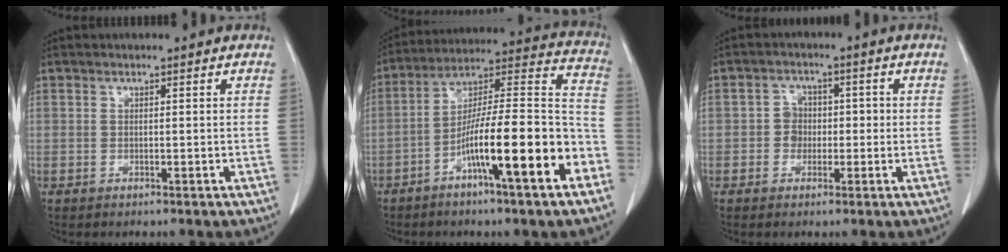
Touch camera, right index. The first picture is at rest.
{"total": 18.9, "force": [-8.1, 1.5, 17.0], "torque": [-0.253, 0.012, -0.134]}
{"total": 3.3, "force": [-0.6, 3.0, 1.2], "torque": [-0.013, 0.015, -0.011]}